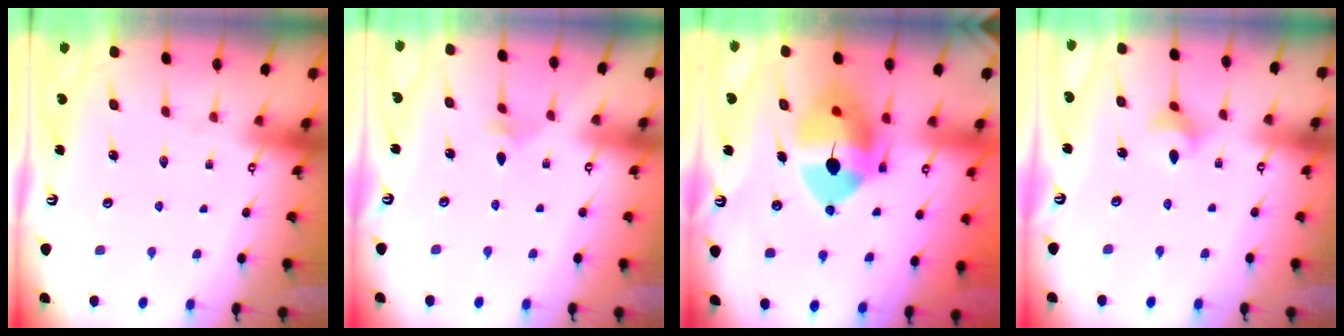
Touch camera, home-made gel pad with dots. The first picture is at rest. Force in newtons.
{"total": 2.2, "press": 2.1, "slide": 0.6}
{"total": 13.6, "press": 13.4, "slide": 2.1}
{"total": 3.3, "press": 3.3, "slide": 0.2}